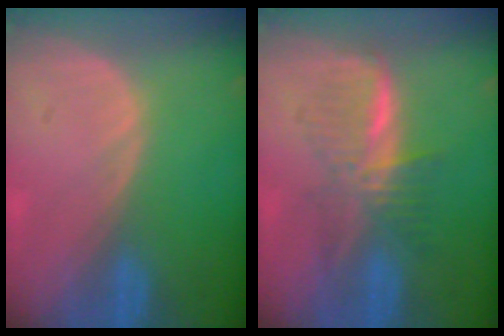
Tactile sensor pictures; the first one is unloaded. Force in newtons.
{"total": 5.9, "press": 5.8, "slide": 1.1}